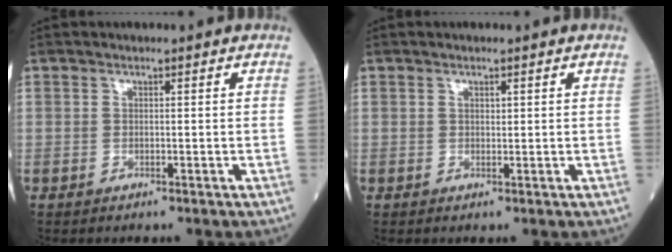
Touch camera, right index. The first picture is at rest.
{"total": 0.6, "force": [0.3, 0.2, 0.4], "torque": [-0.012, -0.002, 0.006]}